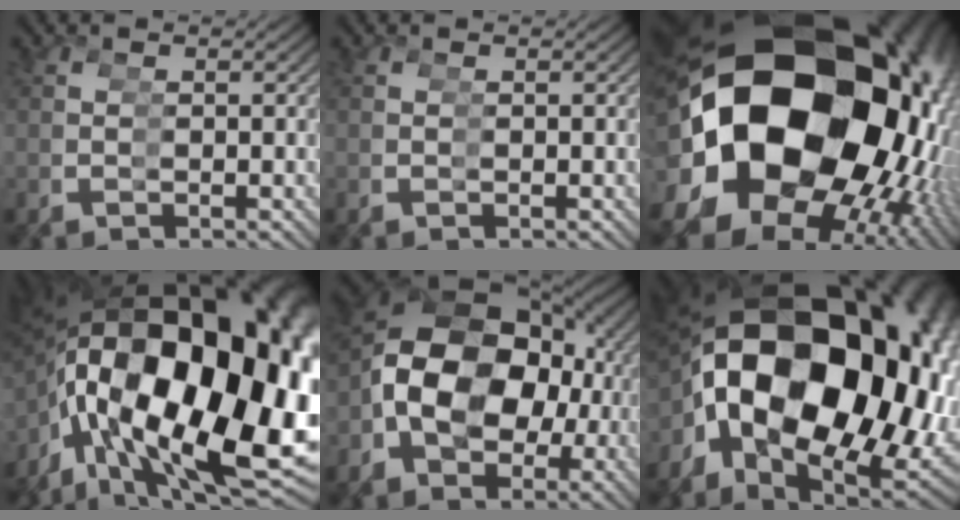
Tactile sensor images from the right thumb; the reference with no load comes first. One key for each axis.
{"total": 0.0}
{"total": 30.5, "fx": 1.3, "fy": 20.1, "fz": 22.9, "tx": -0.402, "ty": -0.031, "tz": 0.038}
{"total": 30.2, "fx": 1.8, "fy": 18.2, "fz": 24.0, "tx": -0.400, "ty": -0.030, "tz": 0.062}
{"total": 19.8, "fx": -1.4, "fy": 14.8, "fz": 13.0, "tx": -0.263, "ty": -0.044, "tz": -0.005}
{"total": 27.4, "fx": 1.7, "fy": 17.7, "fz": 20.9, "tx": -0.372, "ty": -0.015, "tz": 0.045}